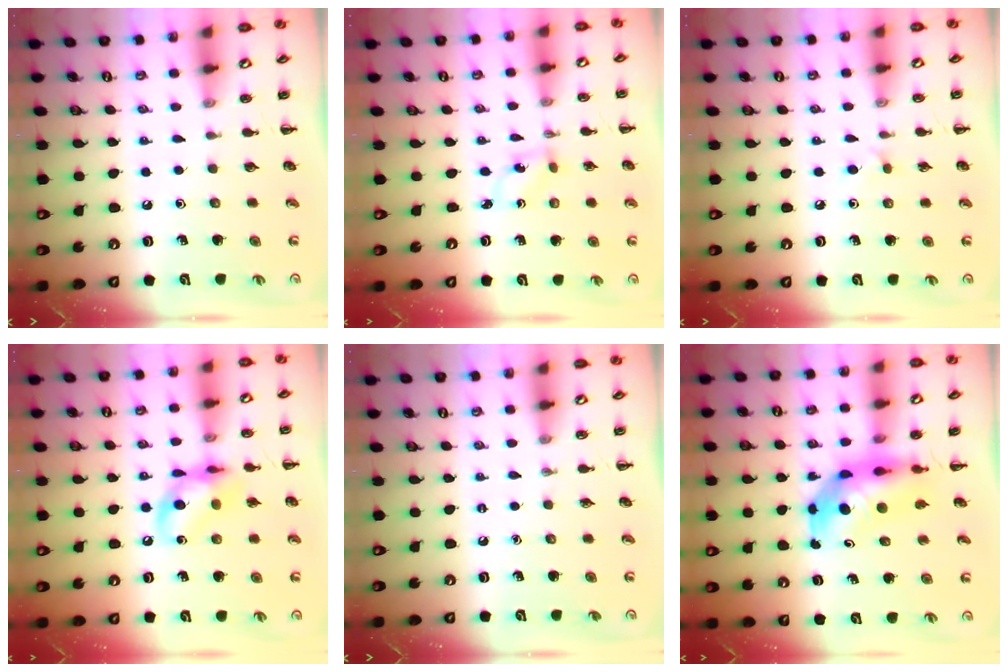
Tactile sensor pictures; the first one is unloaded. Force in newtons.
{"total": 1.2, "press": 1.1, "slide": 0.6}
{"total": 3.9, "press": 3.7, "slide": 1.4}
{"total": 12.1, "press": 11.9, "slide": 2.2}
{"total": 0.0}
{"total": 6.5, "press": 6.2, "slide": 1.8}